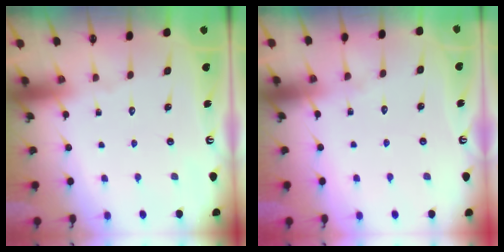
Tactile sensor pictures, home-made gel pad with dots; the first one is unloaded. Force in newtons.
{"total": 4.5, "press": 4.5, "slide": 0.5}